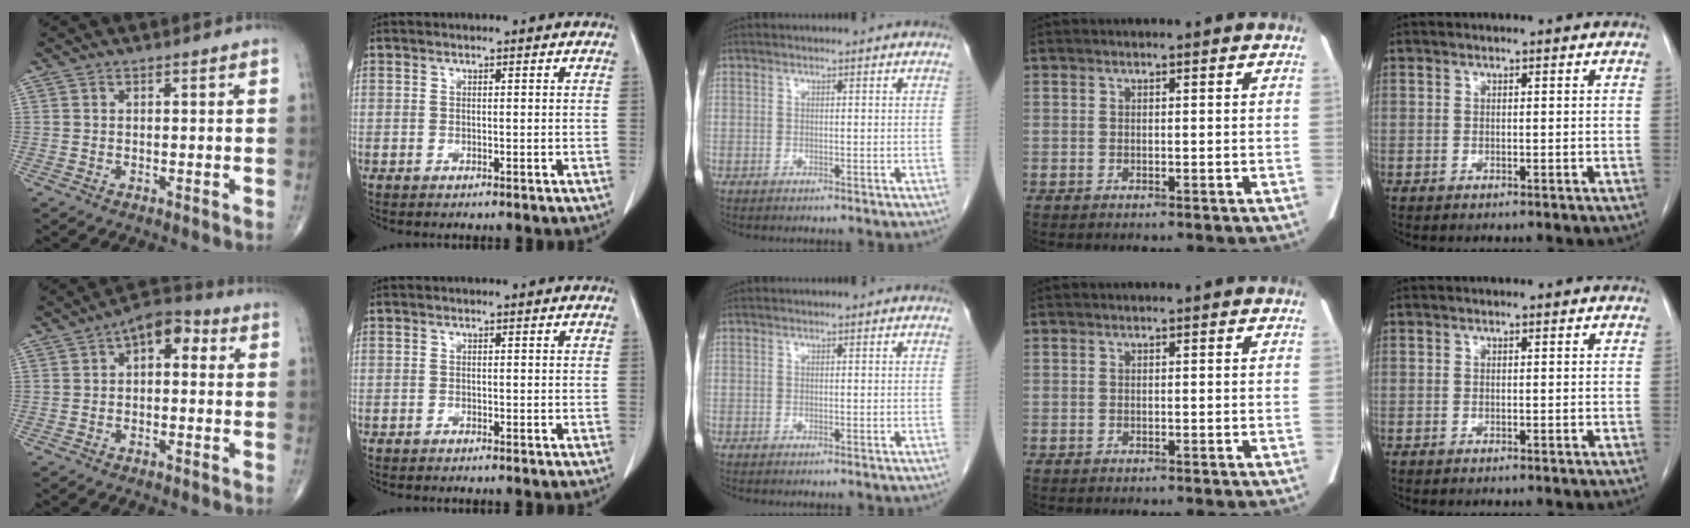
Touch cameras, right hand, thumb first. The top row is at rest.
{"thumb": {"total": 7.3, "force": [1.5, 4.1, 5.8], "torque": [-0.061, 0.026, 0.009]}}